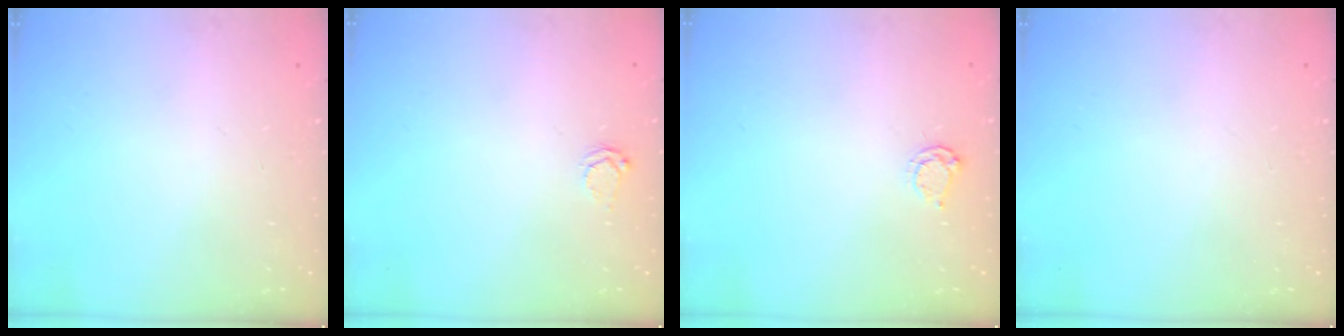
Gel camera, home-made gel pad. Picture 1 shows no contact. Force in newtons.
{"total": 3.7, "press": 3.7, "slide": 0.5}
{"total": 3.8, "press": 3.8, "slide": 0.5}
{"total": 0.0}